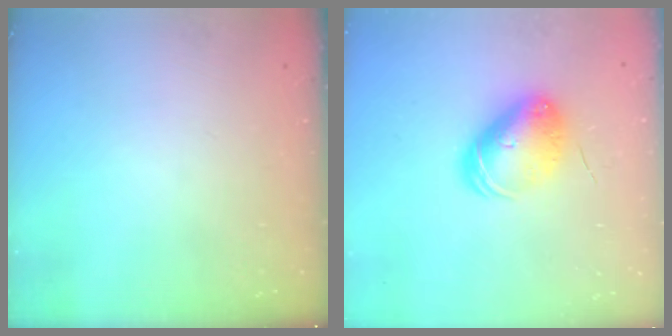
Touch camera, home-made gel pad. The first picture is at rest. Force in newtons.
{"total": 9.7, "press": 9.6, "slide": 1.5}